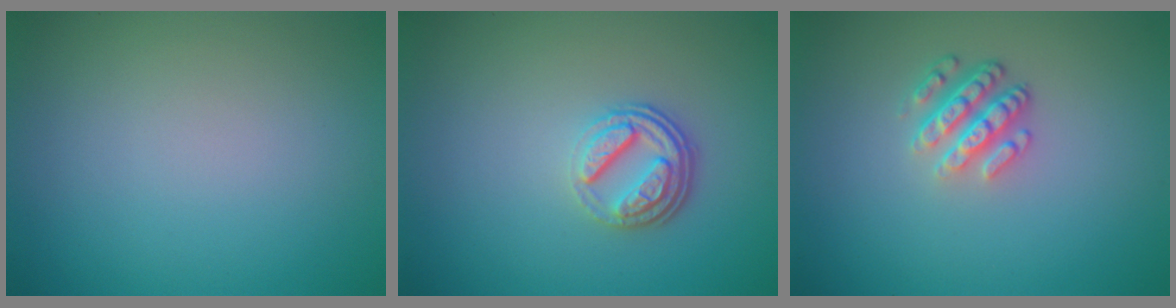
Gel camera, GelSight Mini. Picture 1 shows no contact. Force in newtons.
{"total": 3.5, "press": 2.6, "slide": 2.3}
{"total": 3.5, "press": 2.6, "slide": 2.4}